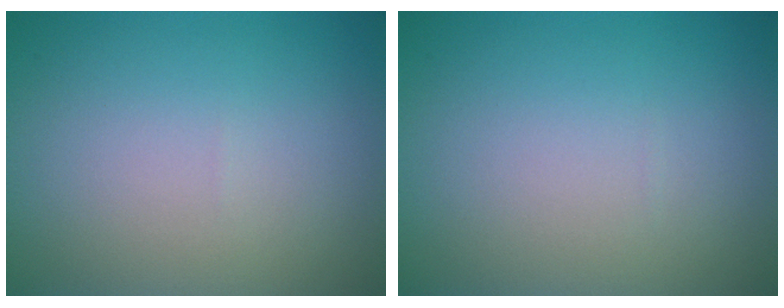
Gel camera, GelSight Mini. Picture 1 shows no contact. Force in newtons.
{"total": 0.0}